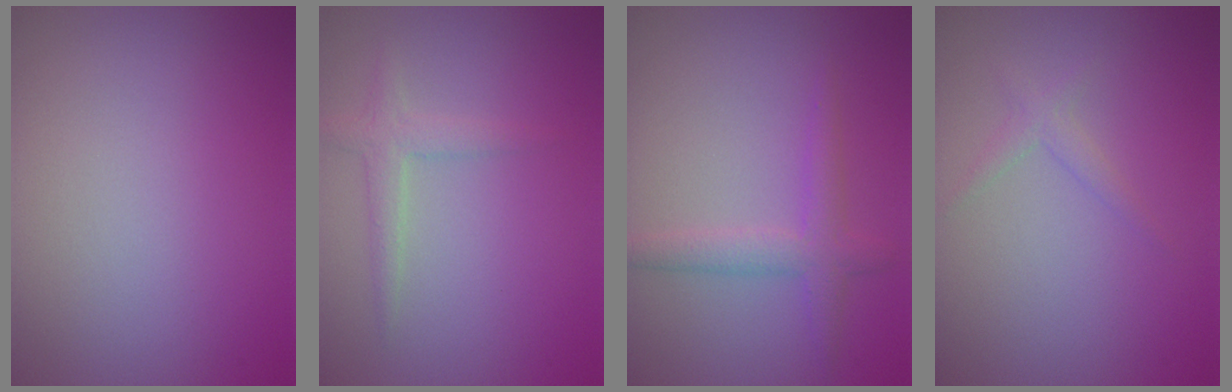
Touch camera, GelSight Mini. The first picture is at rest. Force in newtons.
{"total": 1.9, "press": 1.9, "slide": 0.1}
{"total": 2.5, "press": 2.5, "slide": 0.1}
{"total": 1.1, "press": 1.1, "slide": 0.1}